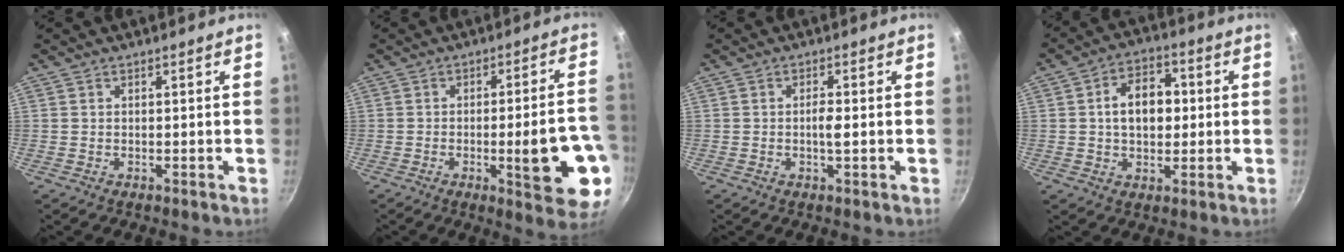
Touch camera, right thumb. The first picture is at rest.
{"total": 14.5, "force": [-3.9, 3.4, 13.5], "torque": [-0.162, 0.017, -0.046]}
{"total": 2.5, "force": [-0.3, 0.5, 2.4], "torque": [-0.049, 0.002, -0.008]}
{"total": 10.1, "force": [0.7, 7.0, 7.2], "torque": [-0.080, 0.018, 0.004]}